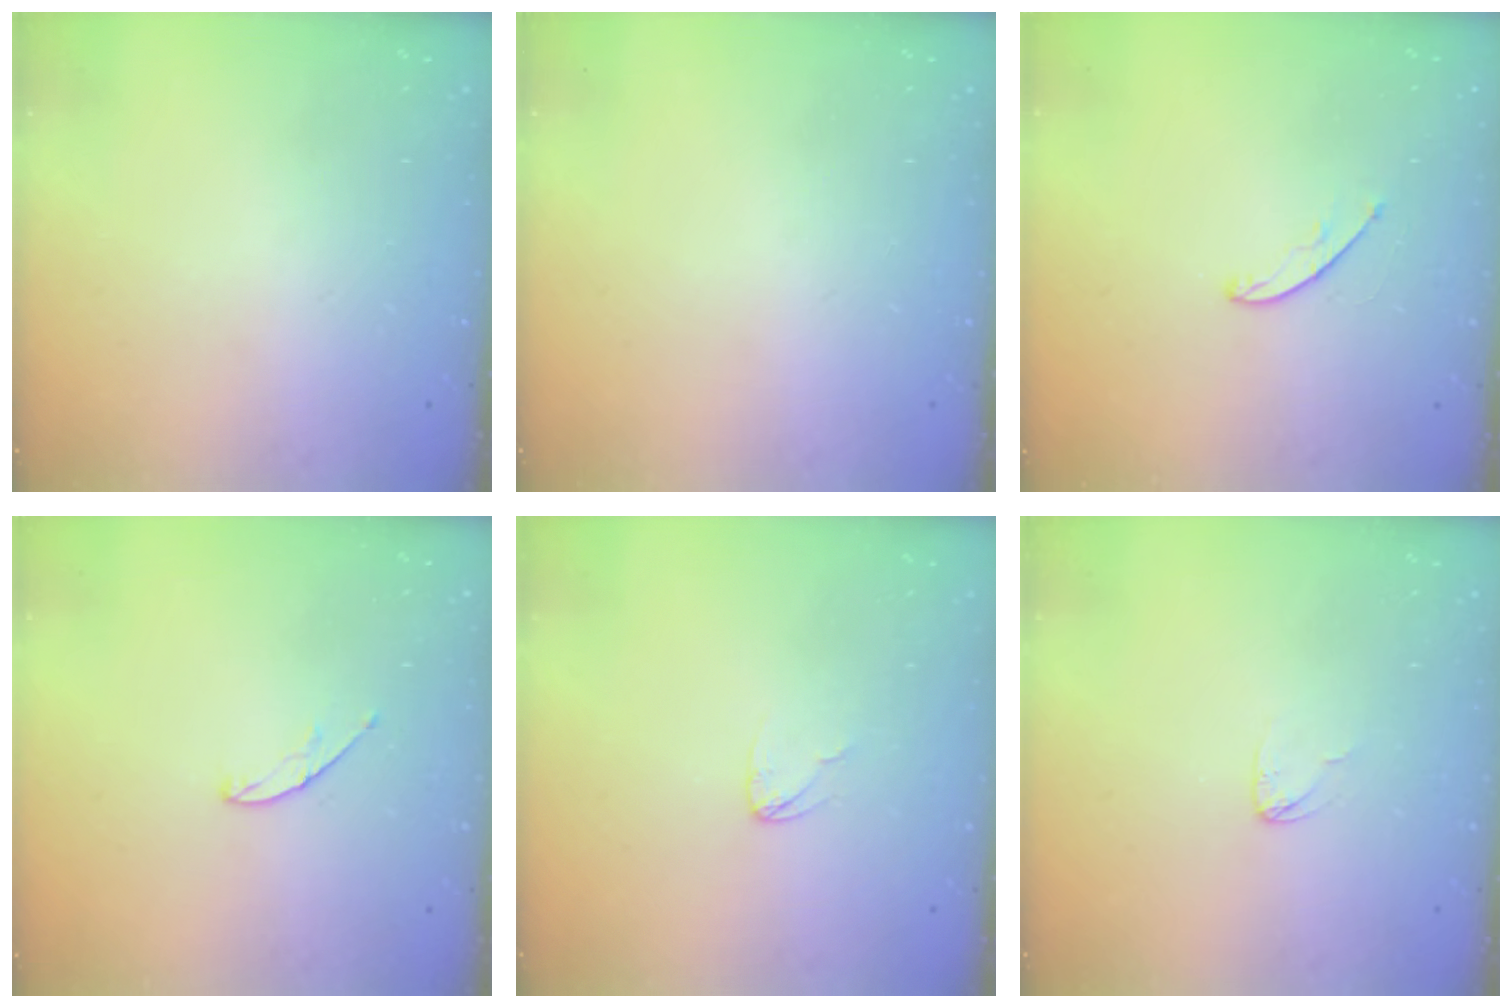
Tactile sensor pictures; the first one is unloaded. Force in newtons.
{"total": 0.0}
{"total": 3.8, "press": 3.8, "slide": 0.3}
{"total": 4.4, "press": 4.3, "slide": 0.3}
{"total": 2.7, "press": 2.7, "slide": 0.1}
{"total": 2.6, "press": 2.6, "slide": 0.1}